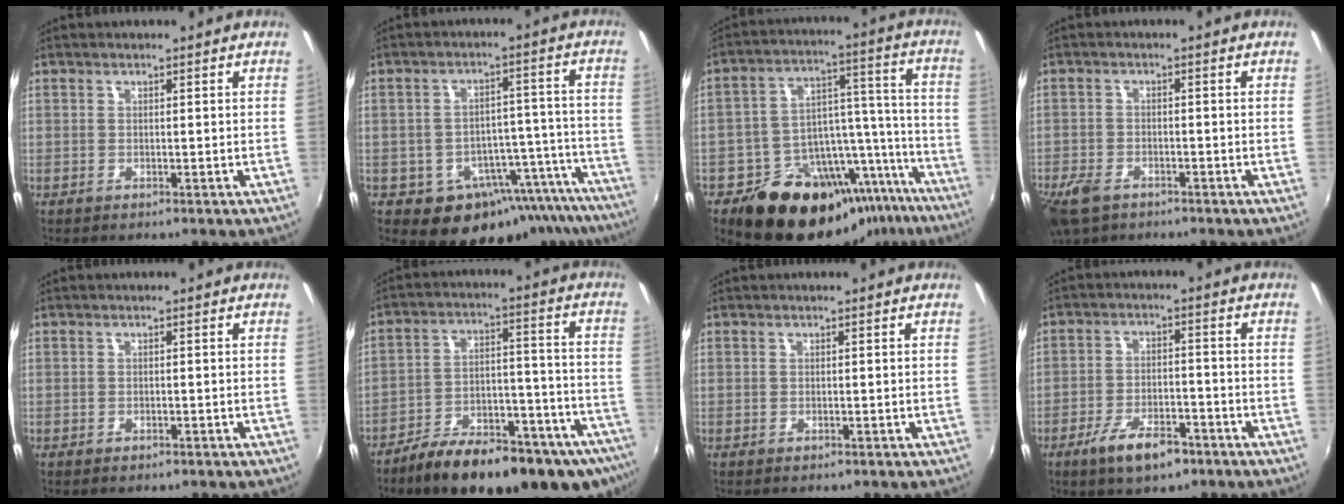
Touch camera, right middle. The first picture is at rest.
{"total": 16.1, "force": [-12.2, 9.0, 5.4], "torque": [-0.078, 0.036, -0.138]}
{"total": 22.7, "force": [-18.0, 11.3, 8.3], "torque": [-0.126, 0.066, -0.244]}
{"total": 7.5, "force": [-5.0, 4.2, 3.7], "torque": [-0.104, -0.017, -0.095]}
{"total": 1.2, "force": [-0.8, 0.7, 0.4], "torque": [-0.009, -0.005, -0.014]}
{"total": 23.8, "force": [-16.8, 8.3, 14.6], "torque": [-0.219, -0.021, -0.231]}
{"total": 0.0}
{"total": 8.6, "force": [-5.5, 3.5, 5.6], "torque": [-0.121, -0.008, -0.092]}